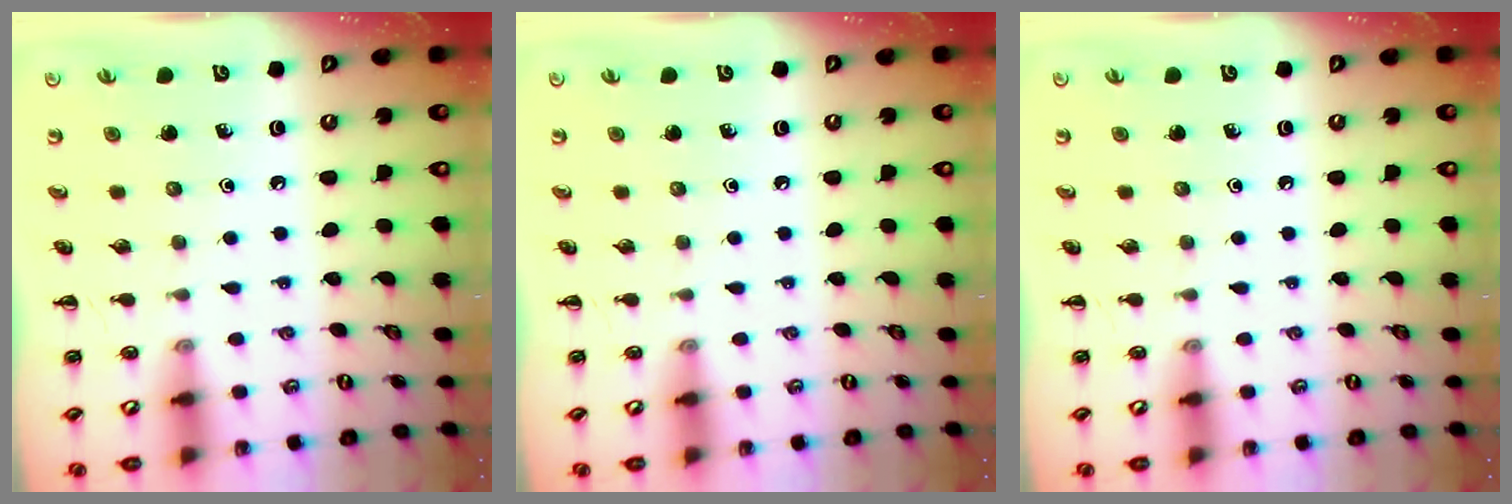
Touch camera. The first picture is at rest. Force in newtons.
{"total": 0.0}
{"total": 0.0}